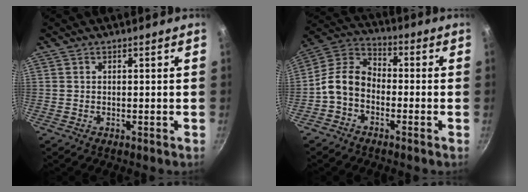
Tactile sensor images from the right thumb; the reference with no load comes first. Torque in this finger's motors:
{"motor_torque": [0.38, 0.36, 0.88, -0.47, 0.38]}